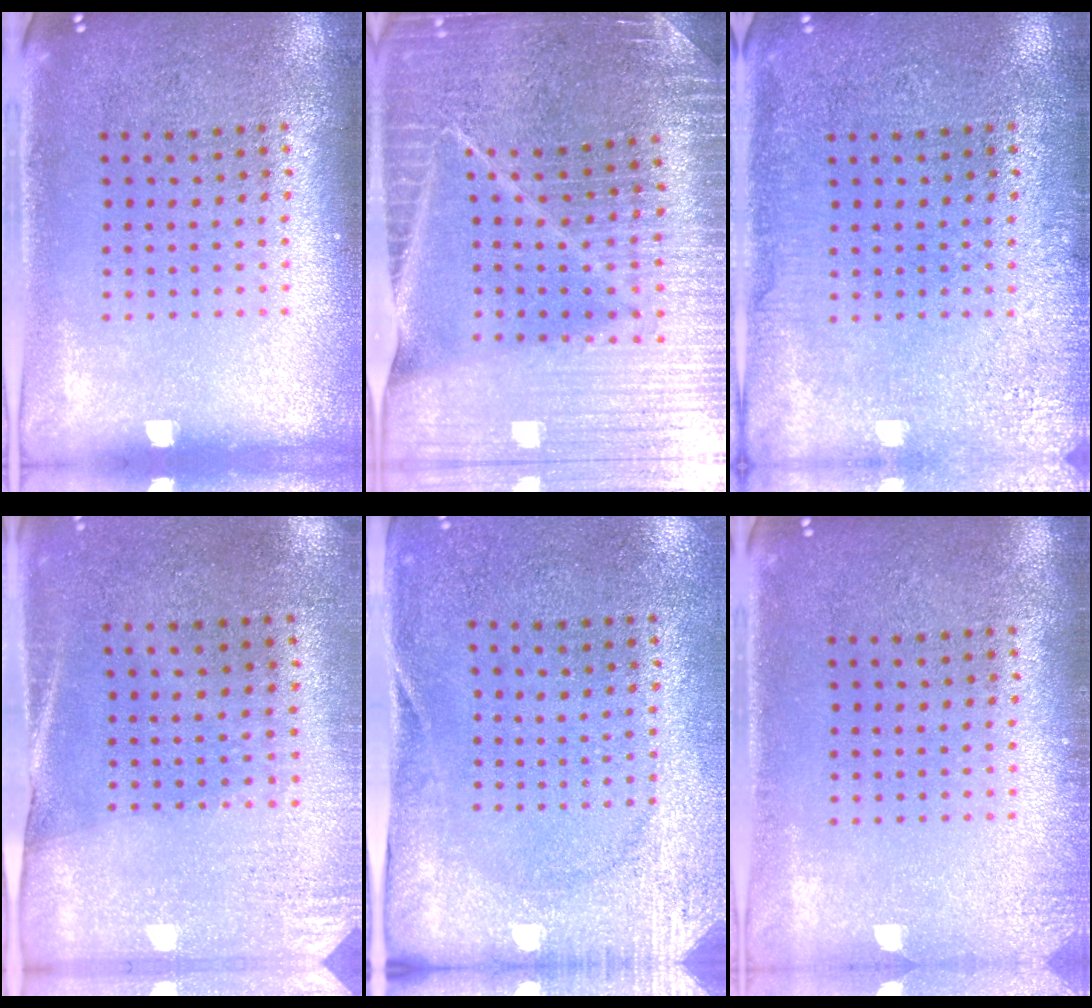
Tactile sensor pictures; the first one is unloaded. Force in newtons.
{"total": 4.3, "press": 4.1, "slide": 1.4}
{"total": 2.8, "press": 2.8, "slide": 0.3}
{"total": 2.6, "press": 2.2, "slide": 1.3}
{"total": 2.8, "press": 2.1, "slide": 1.8}
{"total": 1.0, "press": 1.0, "slide": 0.1}